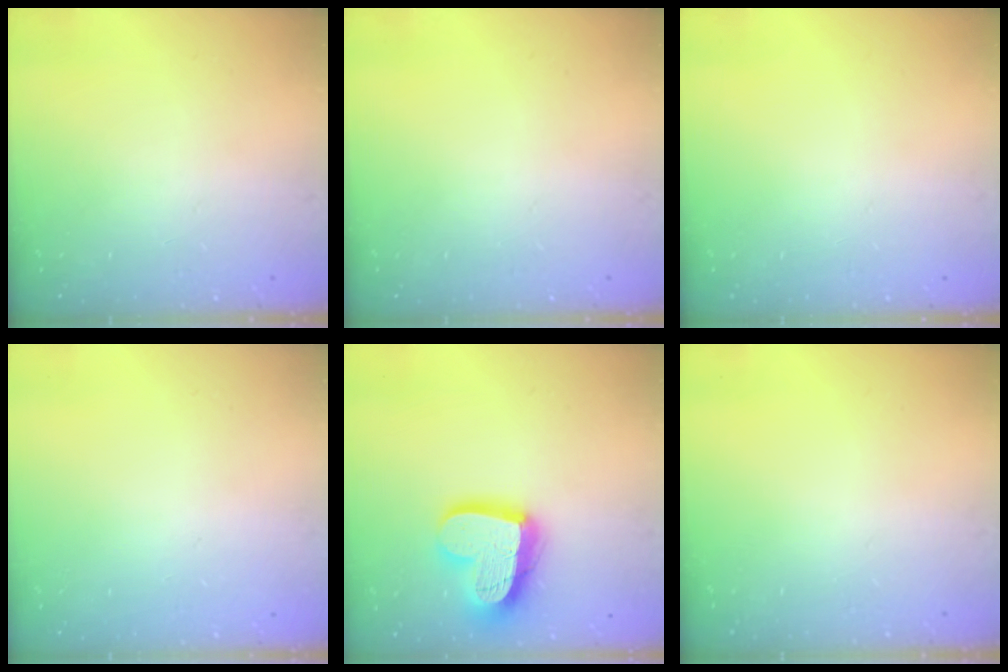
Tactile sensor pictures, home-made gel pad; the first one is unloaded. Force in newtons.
{"total": 0.0}
{"total": 0.0}
{"total": 0.0}
{"total": 21.4, "press": 21.3, "slide": 2.1}
{"total": 0.0}